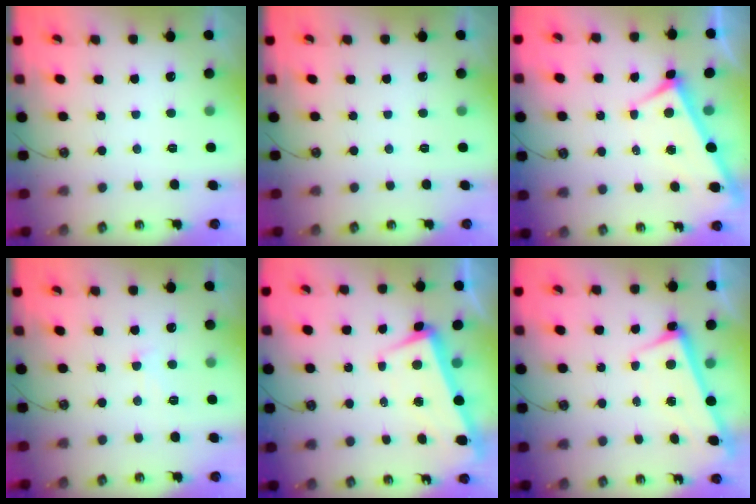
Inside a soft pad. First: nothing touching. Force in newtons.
{"total": 0.0}
{"total": 3.9, "press": 3.8, "slide": 0.6}
{"total": 1.7, "press": 1.6, "slide": 0.7}
{"total": 2.4, "press": 1.3, "slide": 2.0}
{"total": 2.8, "press": 2.8, "slide": 0.4}